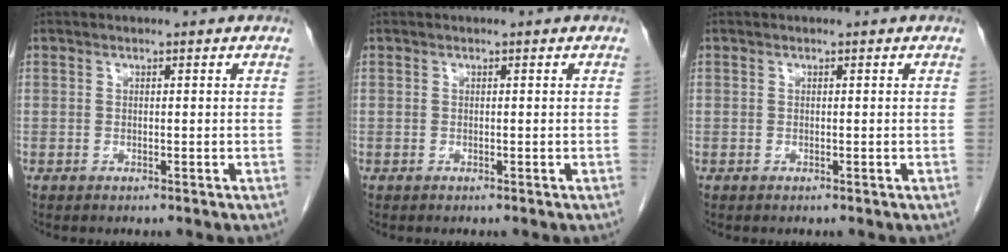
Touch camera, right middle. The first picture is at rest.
{"total": 0.0}
{"total": 0.0}